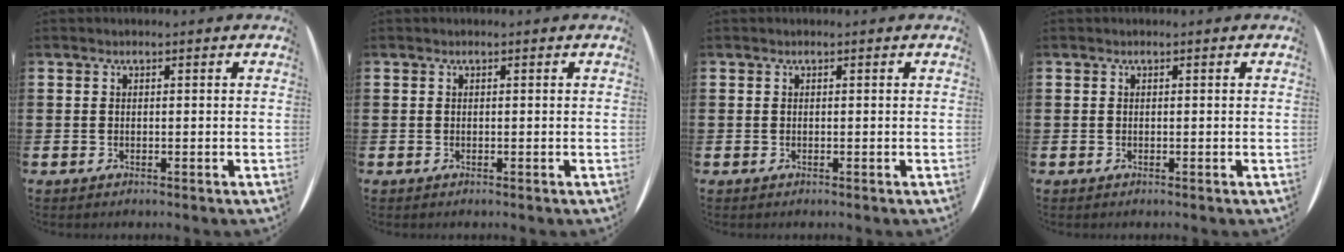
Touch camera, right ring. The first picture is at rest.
{"total": 0.0}
{"total": 0.0}
{"total": 0.0}